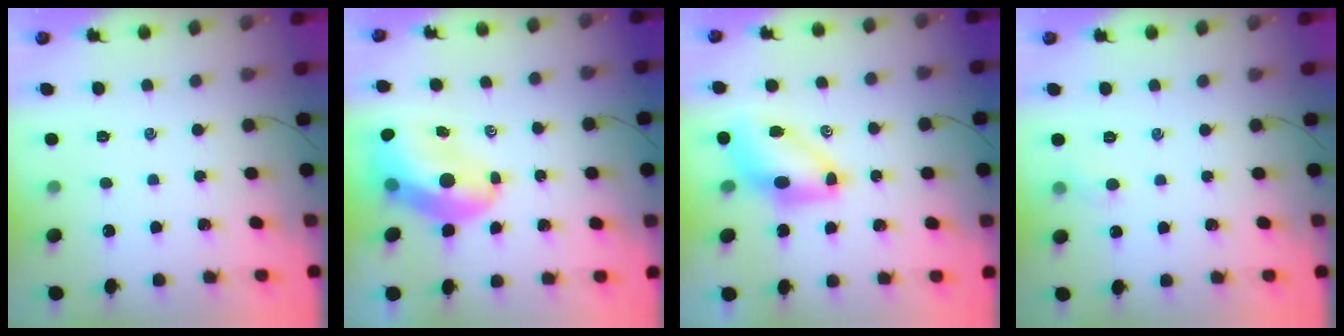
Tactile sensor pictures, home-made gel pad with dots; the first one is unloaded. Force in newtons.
{"total": 12.6, "press": 12.0, "slide": 3.9}
{"total": 8.4, "press": 8.2, "slide": 1.8}
{"total": 3.3, "press": 3.2, "slide": 0.8}